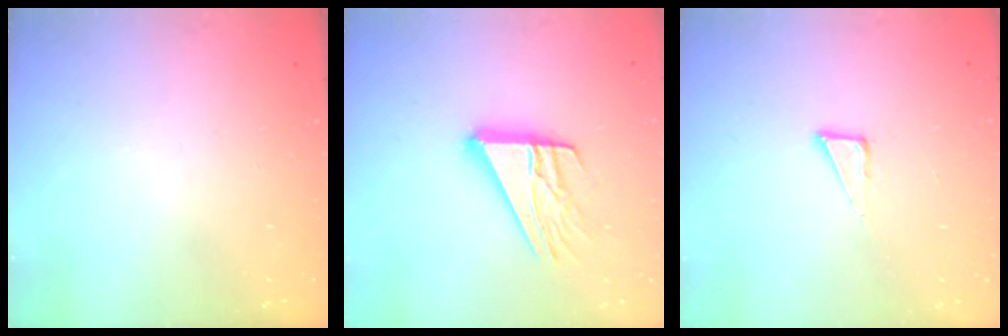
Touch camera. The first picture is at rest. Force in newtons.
{"total": 15.4, "press": 15.3, "slide": 1.4}
{"total": 4.8, "press": 4.8, "slide": 0.4}